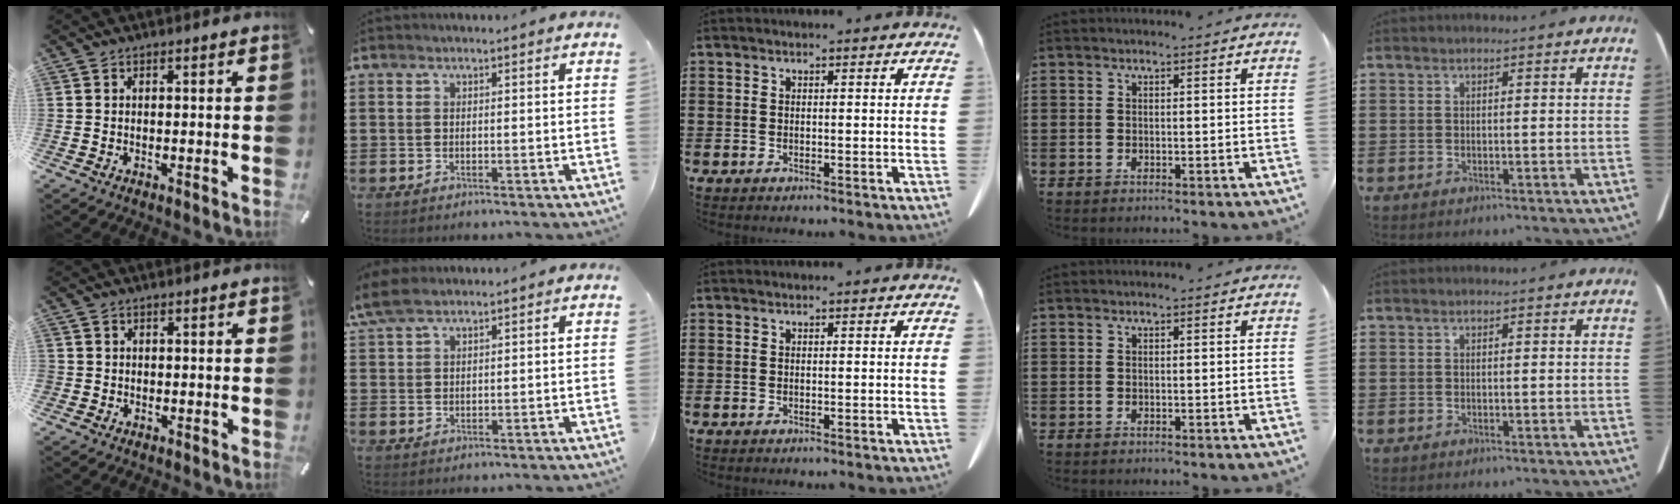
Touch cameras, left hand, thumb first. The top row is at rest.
{"thumb": {"total": 1.4, "force": [-0.4, 1.3, 0.2], "torque": [-0.001, 0.003, -0.011]}, "index": {"total": 4.7, "force": [3.4, 1.8, 2.7], "torque": [-0.068, 0.002, 0.063]}}